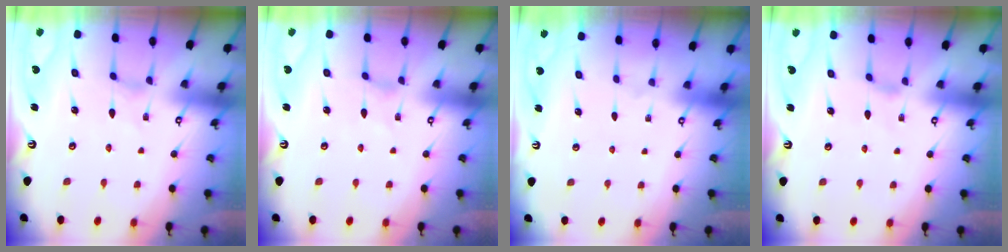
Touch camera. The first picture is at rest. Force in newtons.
{"total": 0.0}
{"total": 0.0}
{"total": 0.8, "press": 0.7, "slide": 0.4}